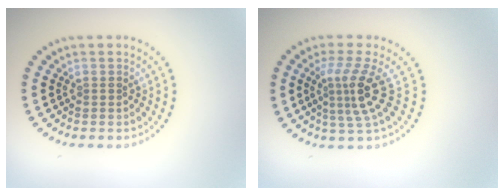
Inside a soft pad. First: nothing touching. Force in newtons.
{"total": 3.8, "press": 2.6, "slide": 2.8}